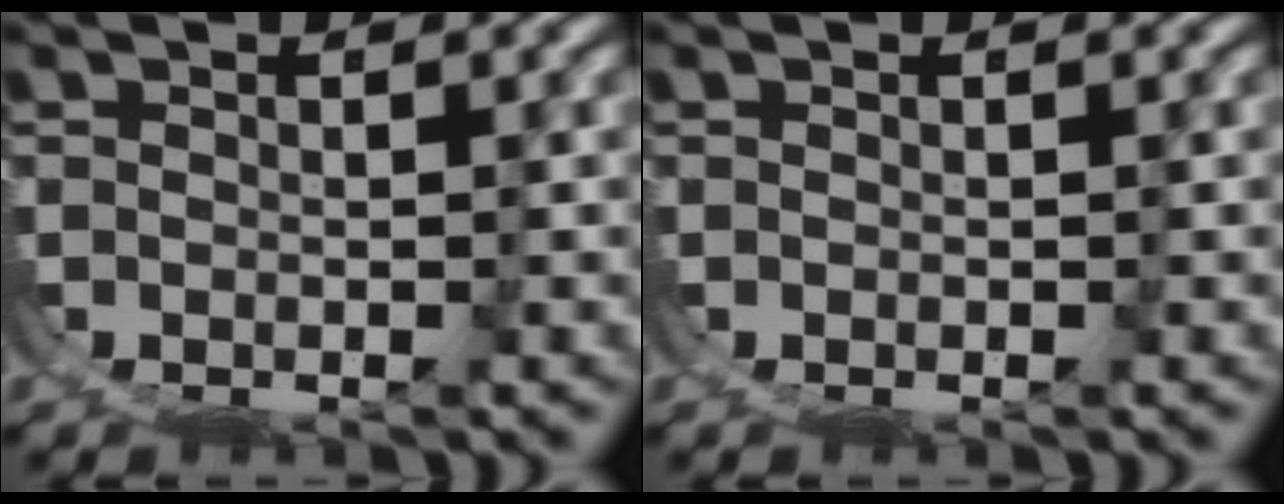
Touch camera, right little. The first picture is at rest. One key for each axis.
{"total": 0.0}